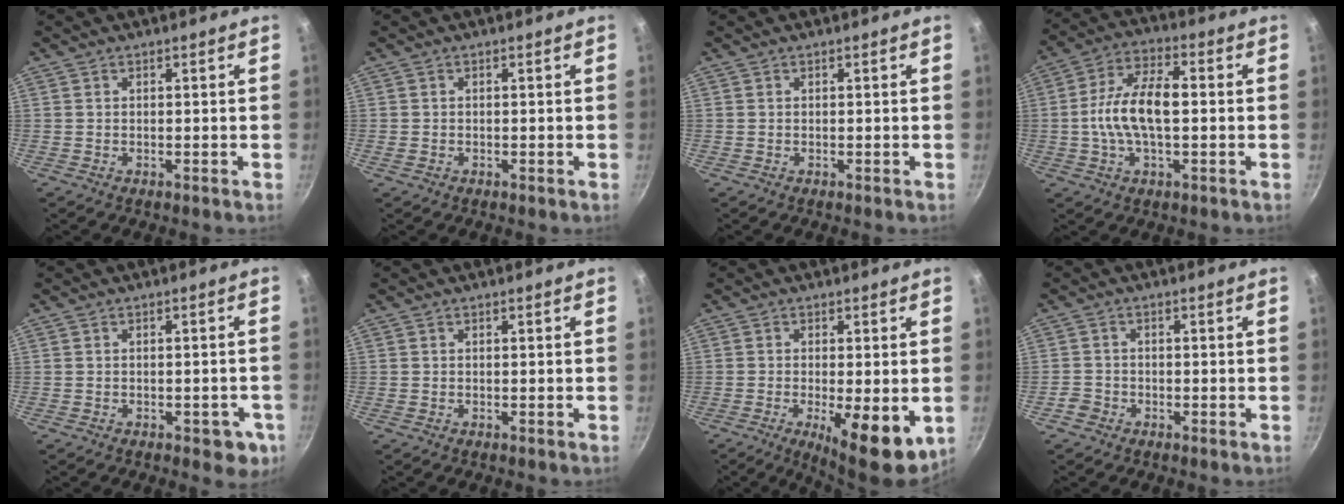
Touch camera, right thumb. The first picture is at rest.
{"total": 0.8, "force": [-0.3, 0.6, 0.4], "torque": [-0.010, 0.000, -0.004]}
{"total": 0.0}
{"total": 12.1, "force": [-0.3, 5.6, 10.7], "torque": [-0.210, 0.026, -0.011]}
{"total": 4.3, "force": [-2.1, 2.1, 3.1], "torque": [-0.017, 0.010, -0.022]}
{"total": 0.0}
{"total": 12.3, "force": [-3.6, 3.8, 11.2], "torque": [-0.156, -0.022, -0.044]}
{"total": 1.9, "force": [-1.2, 1.4, 0.3], "torque": [0.000, 0.006, -0.030]}